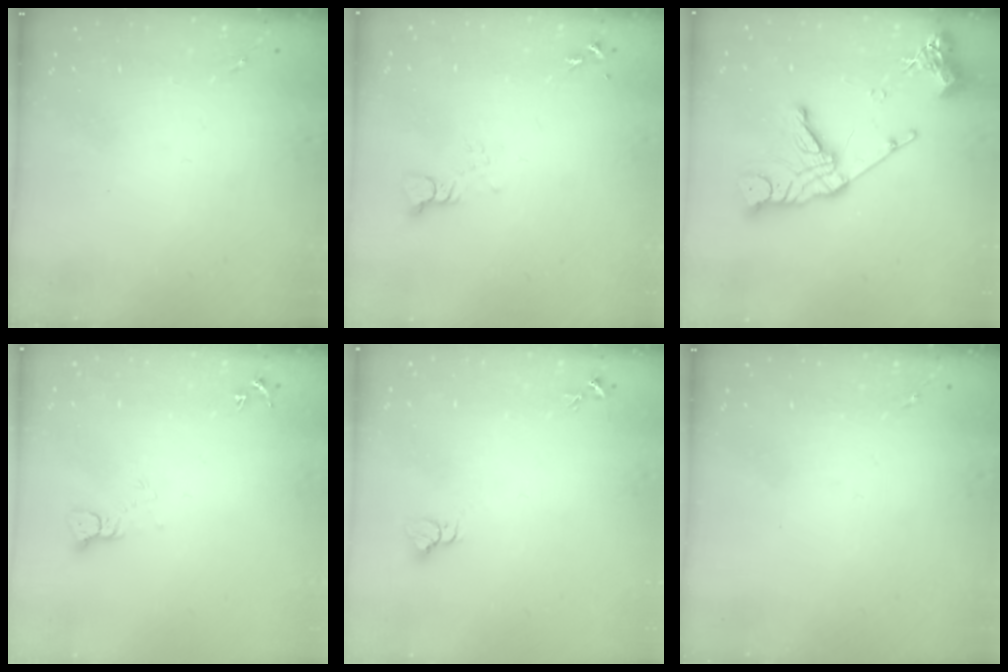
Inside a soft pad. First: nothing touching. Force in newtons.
{"total": 3.4, "press": 3.4, "slide": 0.3}
{"total": 17.2, "press": 17.1, "slide": 1.8}
{"total": 3.1, "press": 3.1, "slide": 0.1}
{"total": 2.7, "press": 2.7, "slide": 0.1}
{"total": 0.0}